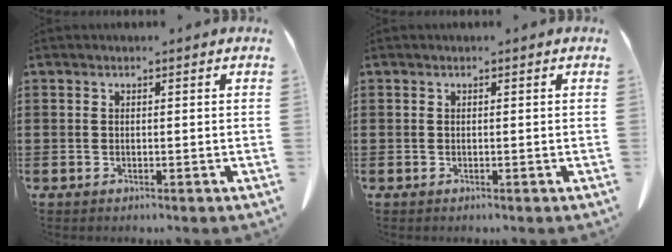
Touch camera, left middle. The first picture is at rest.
{"total": 0.0}